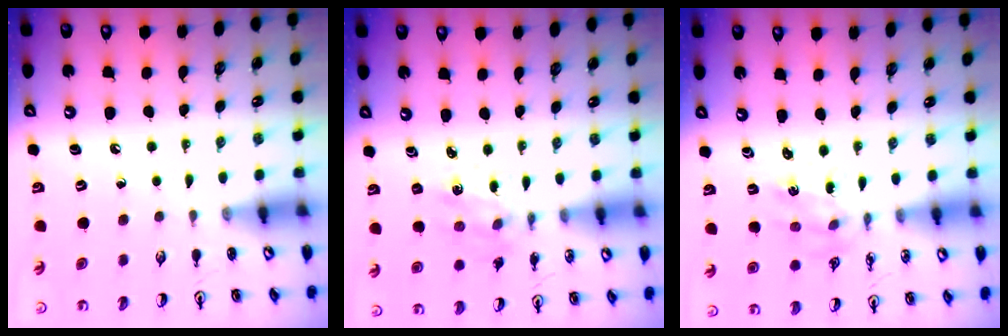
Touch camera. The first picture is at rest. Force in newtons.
{"total": 1.8, "press": 1.8, "slide": 0.3}
{"total": 1.0, "press": 1.0, "slide": 0.2}